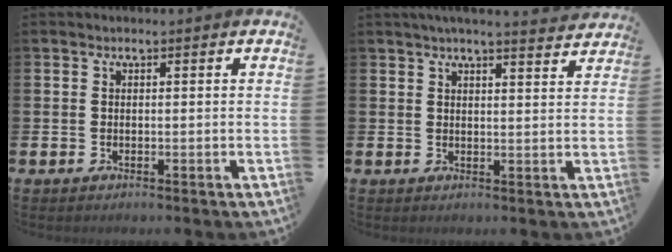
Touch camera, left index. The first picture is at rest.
{"total": 4.1, "force": [3.9, -0.4, 1.0], "torque": [-0.020, -0.020, 0.068]}